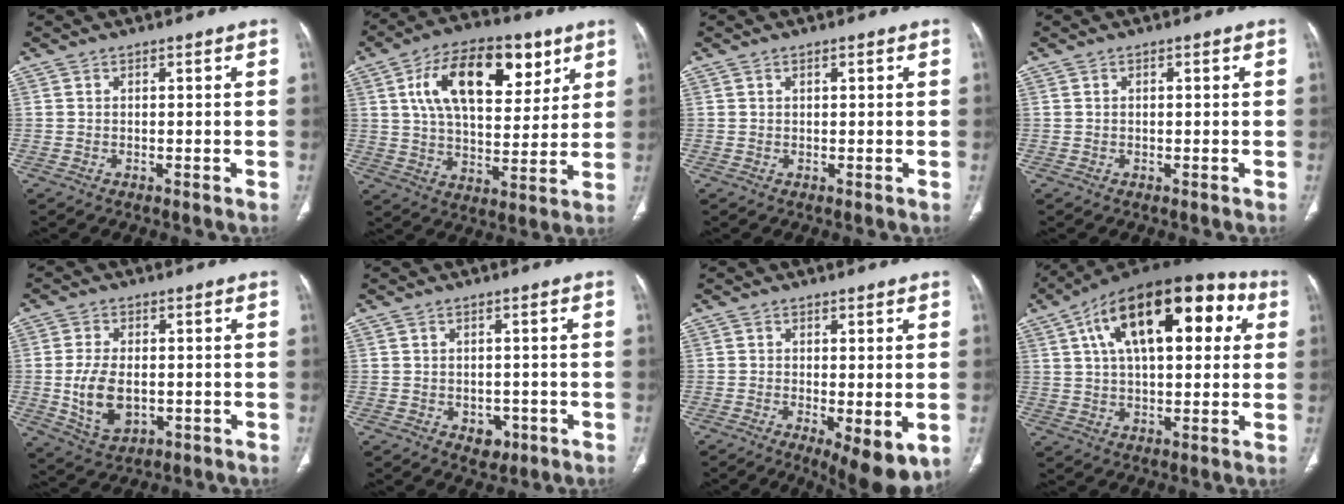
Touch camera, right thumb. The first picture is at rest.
{"total": 20.0, "force": [8.2, 10.5, 14.9], "torque": [-0.209, -0.015, 0.134]}
{"total": 0.7, "force": [0.4, 0.3, 0.6], "torque": [-0.009, 0.002, 0.006]}
{"total": 0.6, "force": [0.1, 0.3, 0.5], "torque": [-0.014, 0.006, 0.004]}
{"total": 9.1, "force": [-0.9, 5.6, 7.1], "torque": [-0.127, -0.006, -0.006]}
{"total": 3.4, "force": [-1.3, 2.6, 1.8], "torque": [-0.006, 0.003, -0.009]}
{"total": 8.8, "force": [-2.5, 2.9, 7.9], "torque": [-0.115, -0.024, -0.033]}
{"total": 24.6, "force": [8.1, 11.8, 20.0], "torque": [-0.299, 0.028, 0.122]}